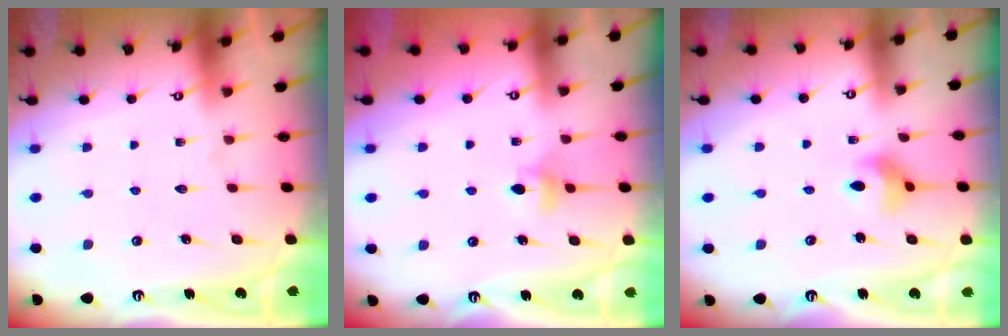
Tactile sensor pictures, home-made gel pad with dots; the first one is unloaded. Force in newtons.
{"total": 4.3, "press": 4.2, "slide": 0.7}
{"total": 6.2, "press": 6.1, "slide": 0.8}